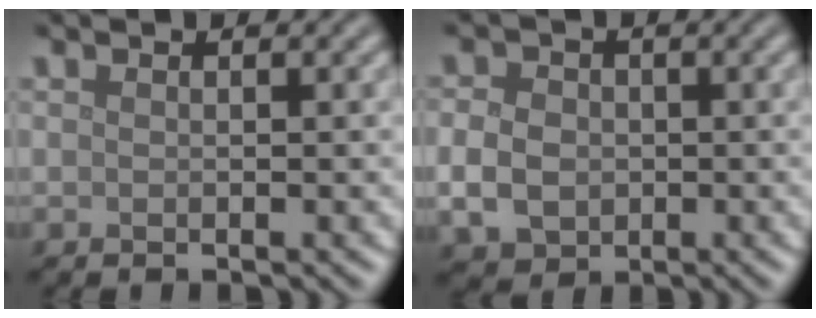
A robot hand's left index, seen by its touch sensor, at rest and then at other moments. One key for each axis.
{"total": 4.0, "fx": -0.6, "fy": 3.3, "fz": 2.2, "tx": -0.049, "ty": -0.002, "tz": -0.016}